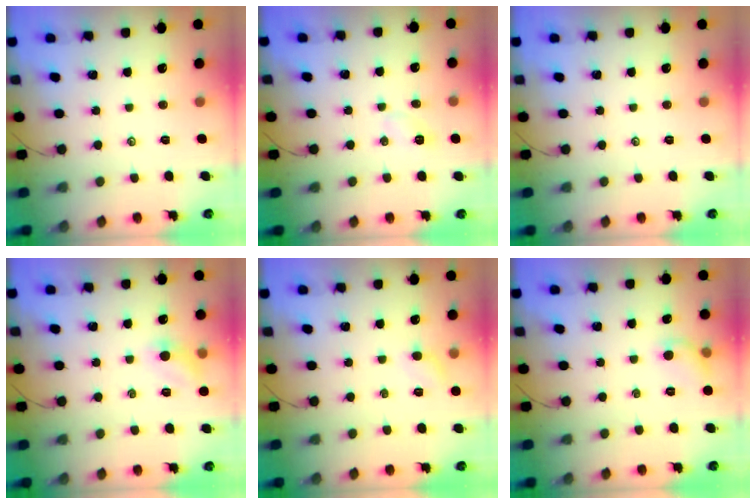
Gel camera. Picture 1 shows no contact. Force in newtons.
{"total": 2.9, "press": 2.8, "slide": 0.8}
{"total": 0.0}
{"total": 6.5, "press": 6.3, "slide": 1.7}
{"total": 5.2, "press": 5.0, "slide": 1.3}
{"total": 5.6, "press": 5.4, "slide": 1.5}